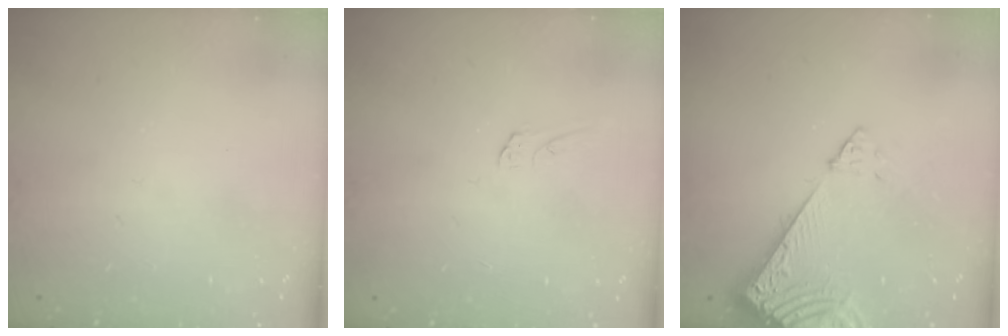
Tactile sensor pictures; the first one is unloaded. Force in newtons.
{"total": 4.7, "press": 4.7, "slide": 0.3}
{"total": 9.0, "press": 8.9, "slide": 1.1}